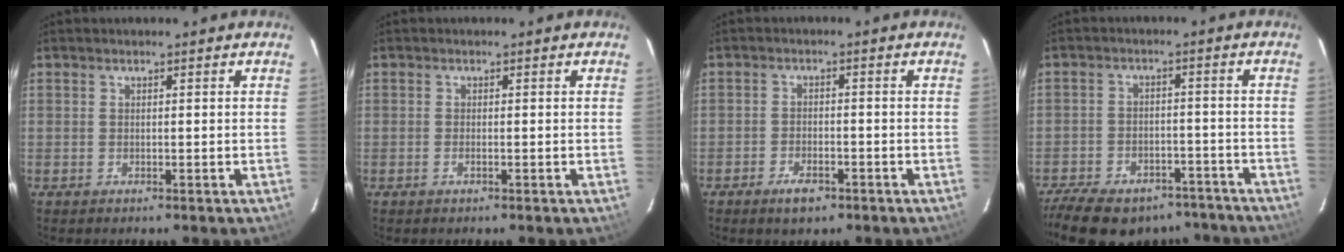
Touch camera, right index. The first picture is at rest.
{"total": 0.6, "force": [-0.3, 0.2, 0.6], "torque": [-0.013, 0.000, -0.006]}
{"total": 4.3, "force": [-2.9, 2.1, 2.4], "torque": [-0.054, -0.001, -0.049]}
{"total": 20.4, "force": [-16.2, 9.5, 8.0], "torque": [-0.184, 0.018, -0.213]}